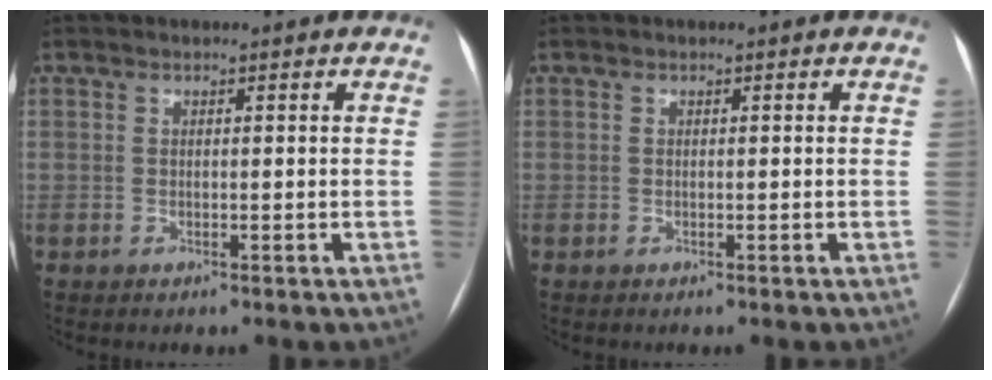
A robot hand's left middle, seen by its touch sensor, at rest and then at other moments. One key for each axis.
{"total": 0.0}